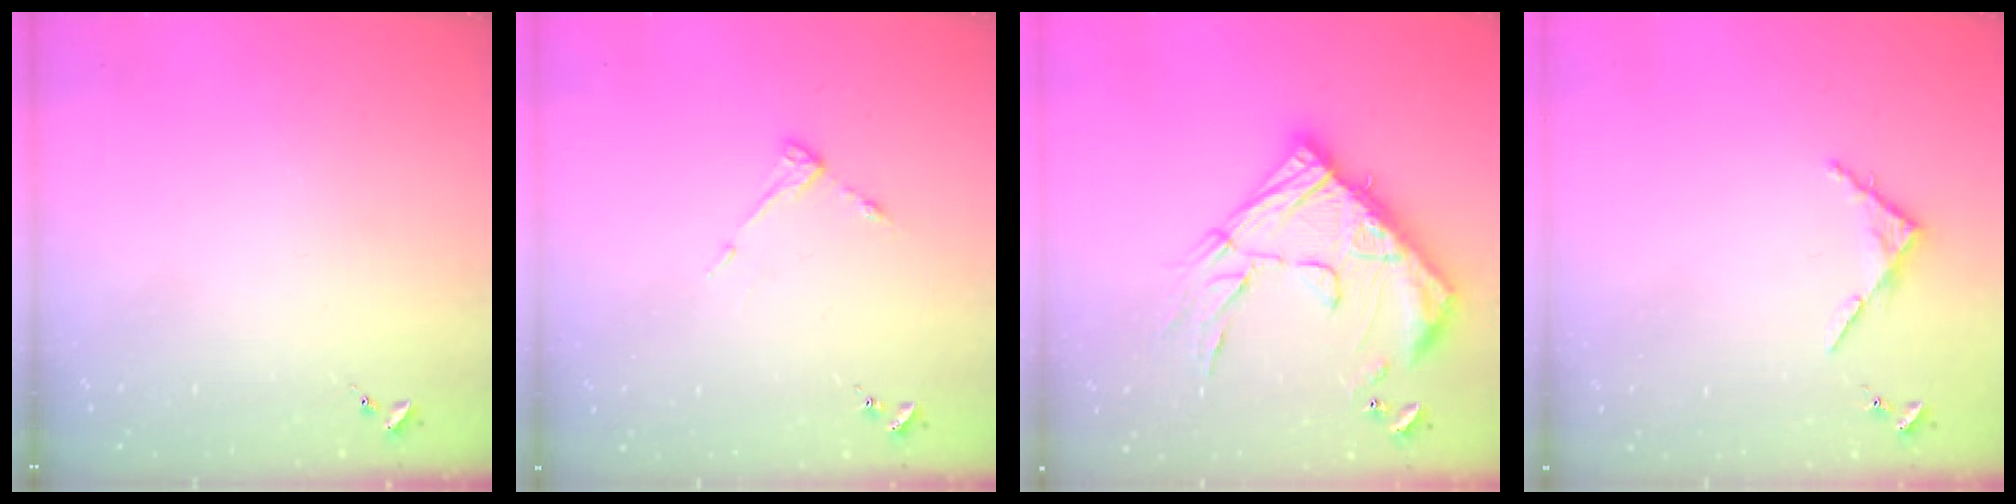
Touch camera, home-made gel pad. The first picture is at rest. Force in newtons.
{"total": 5.0, "press": 4.9, "slide": 0.4}
{"total": 24.5, "press": 24.4, "slide": 2.2}
{"total": 3.8, "press": 3.8, "slide": 0.4}